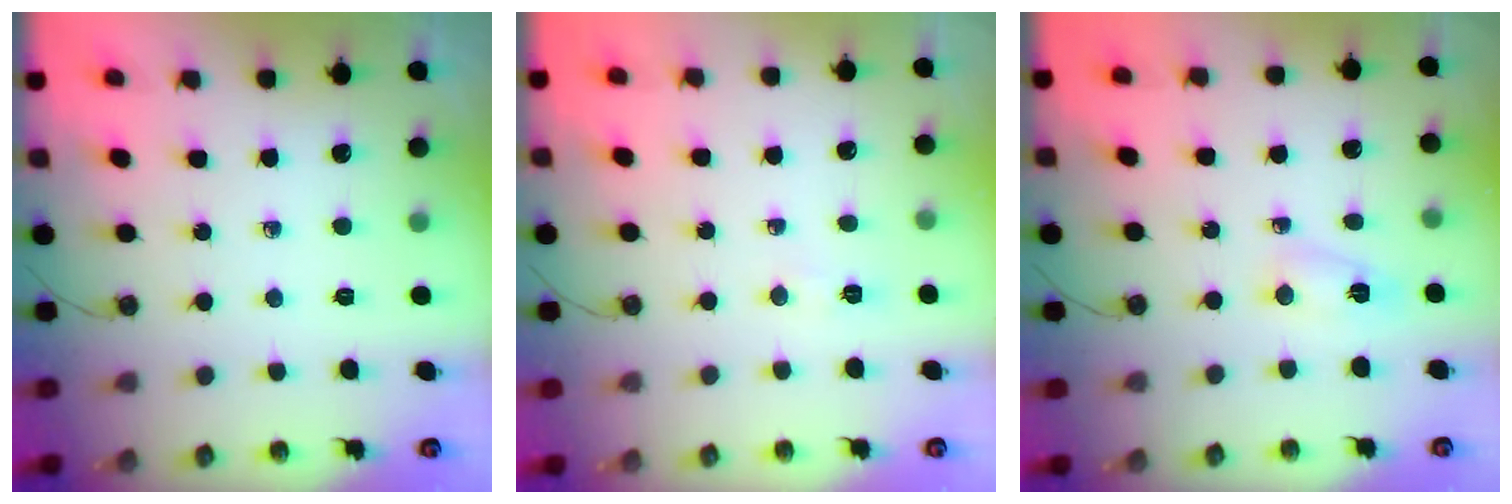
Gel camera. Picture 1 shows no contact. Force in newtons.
{"total": 3.7, "press": 3.6, "slide": 0.5}
{"total": 2.9, "press": 2.8, "slide": 0.6}